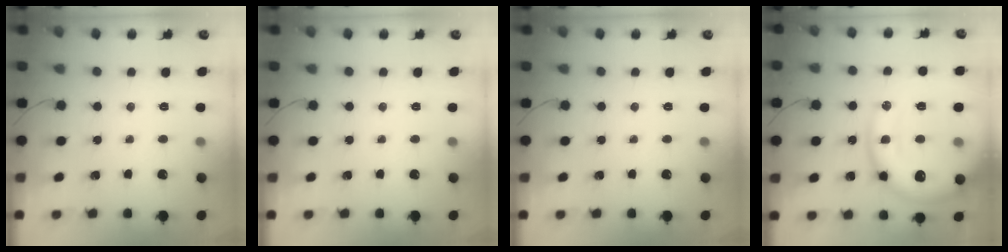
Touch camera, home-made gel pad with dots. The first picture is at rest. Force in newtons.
{"total": 0.0}
{"total": 0.0}
{"total": 21.5, "press": 21.4, "slide": 2.2}